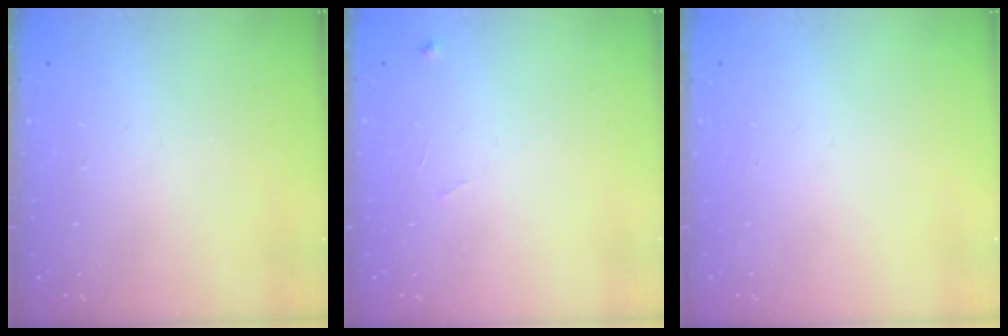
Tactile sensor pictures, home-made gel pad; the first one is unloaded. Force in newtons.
{"total": 6.2, "press": 6.2, "slide": 0.8}
{"total": 0.0}